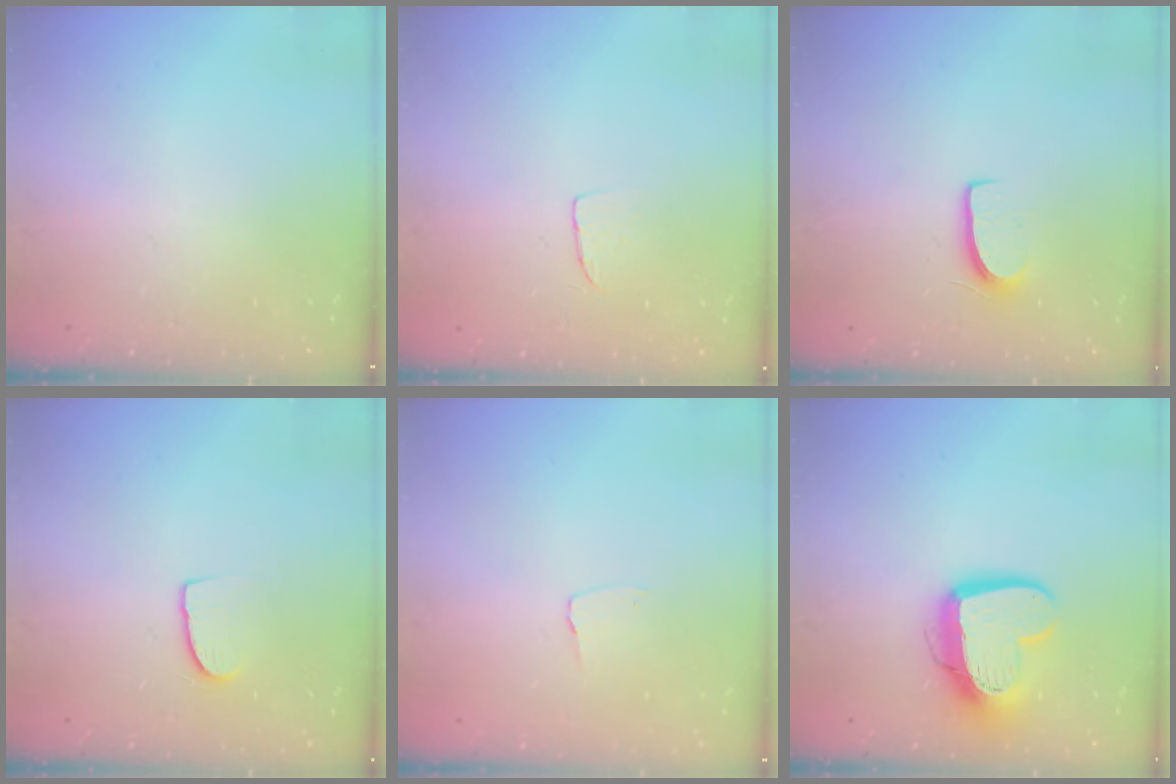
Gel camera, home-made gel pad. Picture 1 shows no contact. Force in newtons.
{"total": 4.1, "press": 4.0, "slide": 0.2}
{"total": 6.7, "press": 6.7, "slide": 0.5}
{"total": 5.2, "press": 5.2, "slide": 0.4}
{"total": 2.6, "press": 2.6, "slide": 0.2}
{"total": 14.9, "press": 14.8, "slide": 1.5}